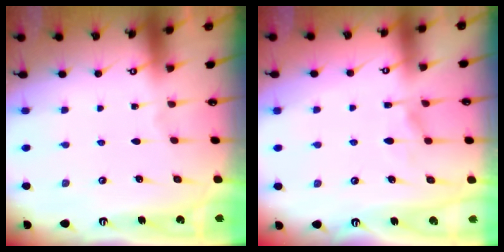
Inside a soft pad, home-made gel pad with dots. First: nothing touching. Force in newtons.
{"total": 6.4, "press": 6.4, "slide": 0.6}